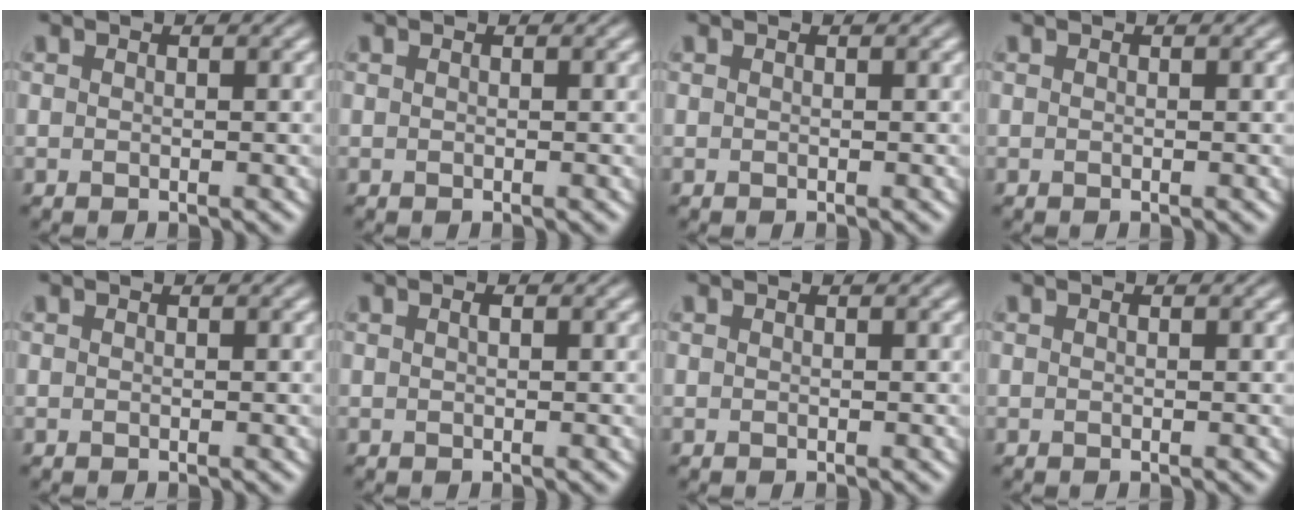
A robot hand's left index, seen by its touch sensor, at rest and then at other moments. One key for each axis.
{"total": 0.0}
{"total": 0.0}
{"total": 0.0}
{"total": 0.0}
{"total": 0.5, "fx": 0.2, "fy": 0.1, "fz": 0.4, "tx": -0.009, "ty": 0.004, "tz": 0.003}
{"total": 0.0}
{"total": 0.0}